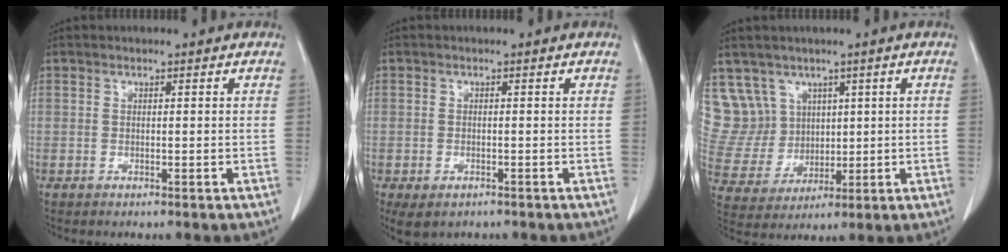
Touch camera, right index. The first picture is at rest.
{"total": 3.9, "force": [-2.4, 2.1, 2.2], "torque": [-0.041, -0.009, -0.032]}
{"total": 9.6, "force": [4.9, 8.2, 1.0], "torque": [-0.041, 0.045, 0.122]}